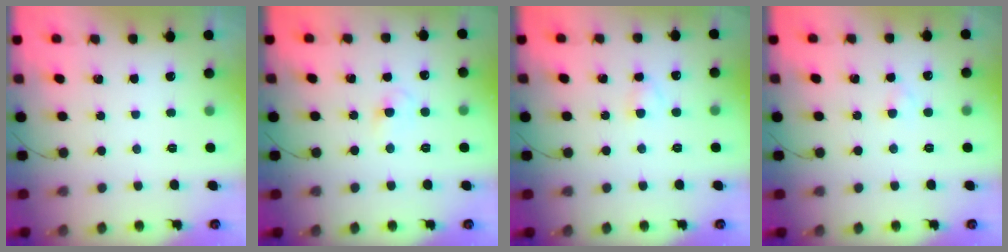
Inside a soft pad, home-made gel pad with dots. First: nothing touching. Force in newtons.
{"total": 2.3, "press": 2.1, "slide": 1.0}
{"total": 2.3, "press": 2.1, "slide": 1.0}
{"total": 1.6, "press": 1.4, "slide": 0.9}